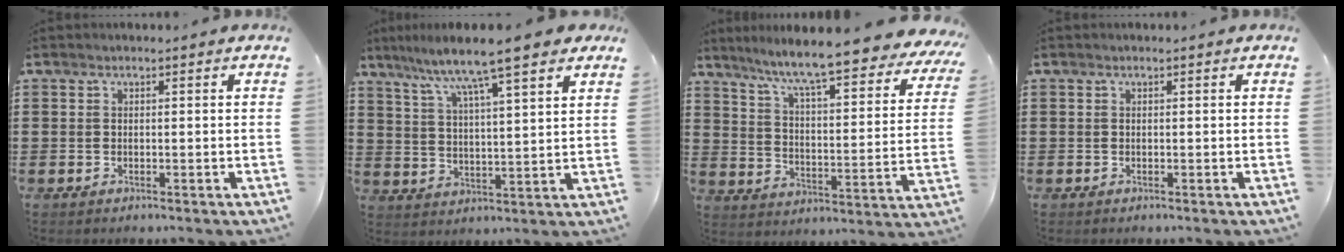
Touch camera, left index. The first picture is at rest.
{"total": 7.9, "force": [6.6, 0.0, 4.2], "torque": [-0.110, -0.037, 0.108]}
{"total": 8.8, "force": [7.6, -0.7, 4.6], "torque": [-0.109, -0.063, 0.118]}
{"total": 0.0}